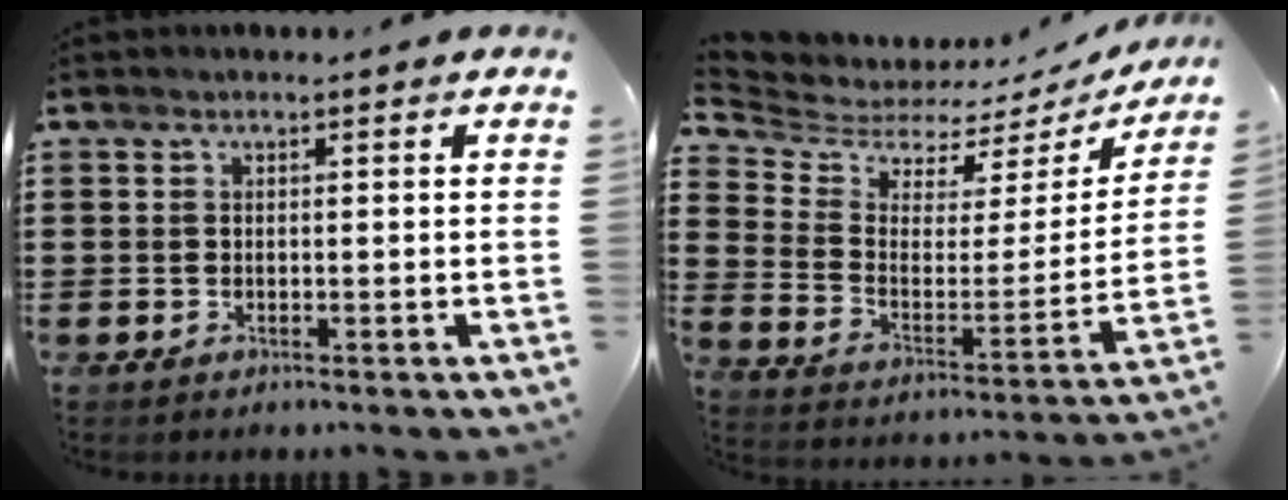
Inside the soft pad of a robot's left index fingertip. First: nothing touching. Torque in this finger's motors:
{"motor_torque": [2.14, 0.00, -0.03, -0.01]}